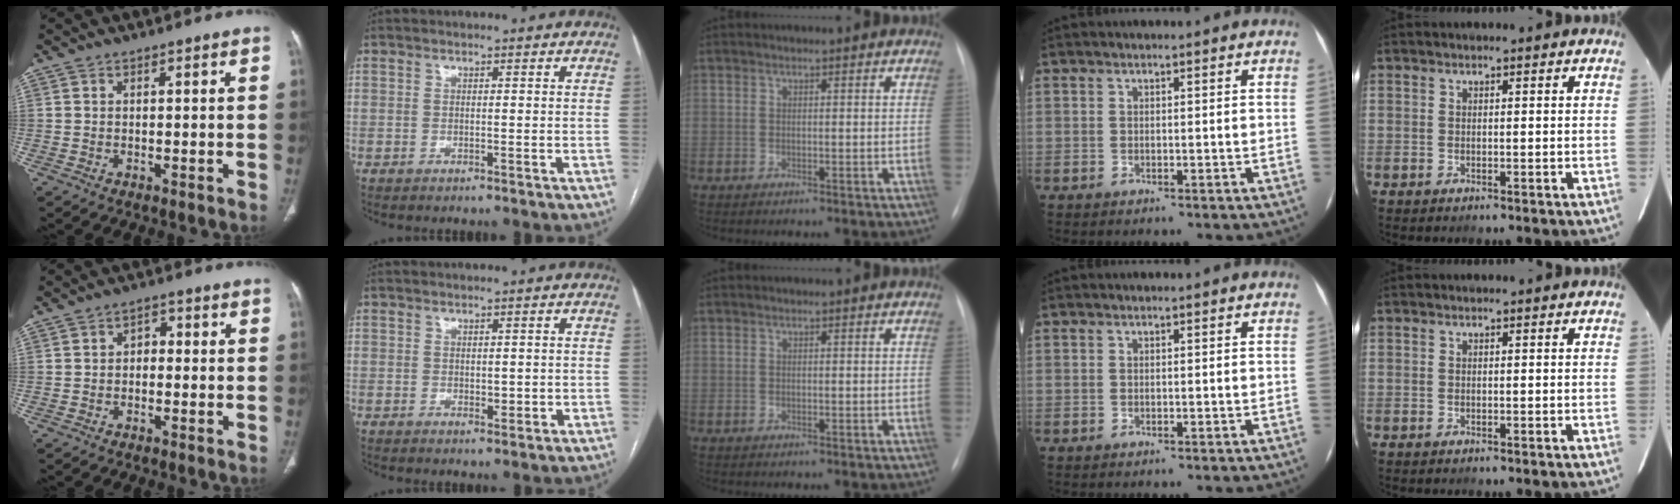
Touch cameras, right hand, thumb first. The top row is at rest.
{"thumb": {"total": 2.6, "force": [-0.3, 1.9, 1.7], "torque": [-0.014, 0.012, -0.014]}, "index": {"total": 1.9, "force": [0.0, 1.1, 1.5], "torque": [-0.017, -0.002, 0.003]}}